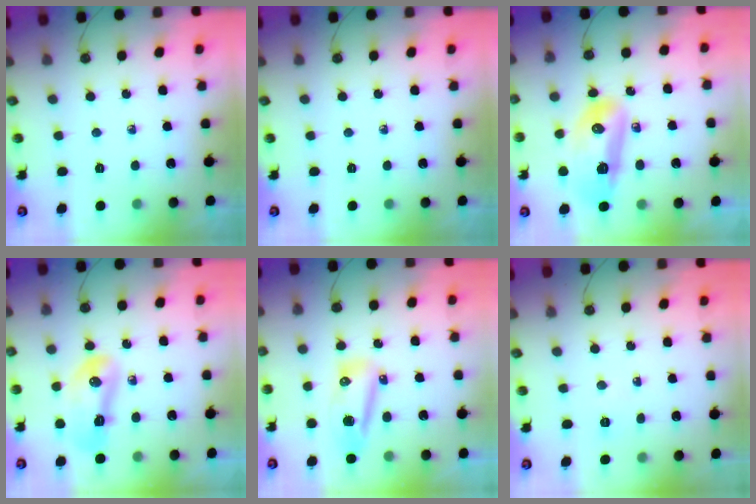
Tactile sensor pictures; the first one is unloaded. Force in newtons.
{"total": 0.0}
{"total": 15.4, "press": 15.2, "slide": 2.4}
{"total": 14.8, "press": 12.2, "slide": 8.4}
{"total": 9.6, "press": 9.1, "slide": 2.9}
{"total": 2.6, "press": 2.4, "slide": 0.9}